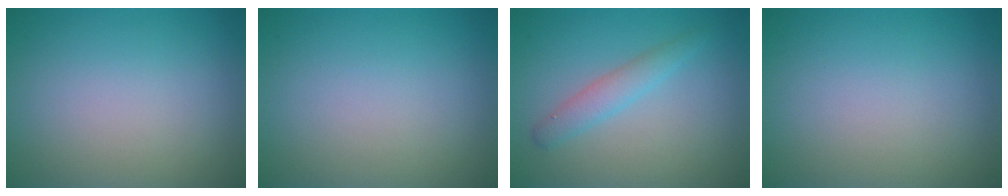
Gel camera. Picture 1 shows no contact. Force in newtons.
{"total": 0.0}
{"total": 2.1, "press": 2.1, "slide": 0.2}
{"total": 0.0}